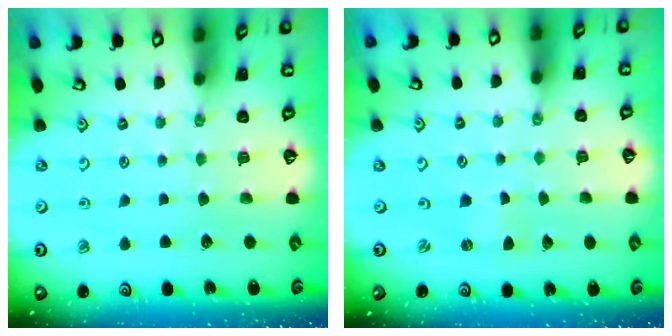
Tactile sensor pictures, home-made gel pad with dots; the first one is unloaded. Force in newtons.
{"total": 0.0}